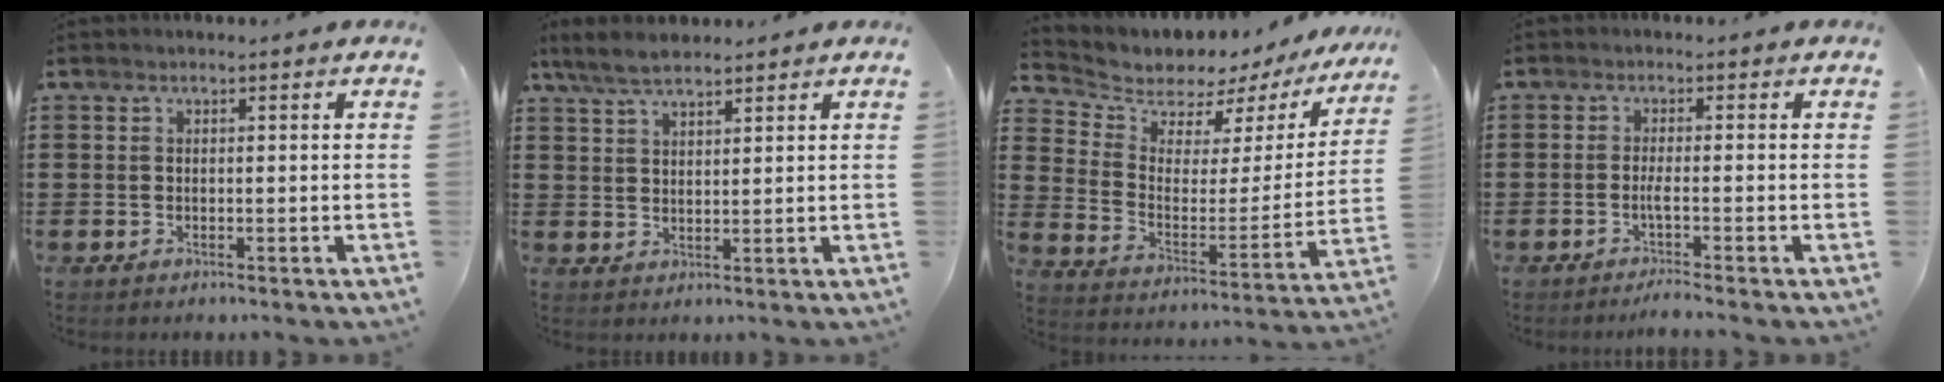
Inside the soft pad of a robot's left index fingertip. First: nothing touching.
{"total": 4.7, "force": [3.9, 1.3, 2.4], "torque": [-0.058, -0.001, 0.072]}
{"total": 5.2, "force": [4.7, 2.1, 0.2], "torque": [-0.034, -0.050, 0.076]}
{"total": 2.5, "force": [-1.2, -0.3, 2.2], "torque": [-0.047, -0.005, -0.027]}